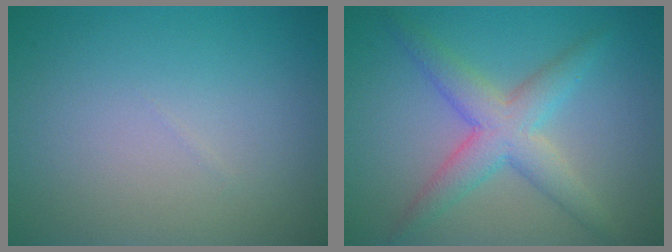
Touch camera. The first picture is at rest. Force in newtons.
{"total": 4.6, "press": 4.6, "slide": 0.1}